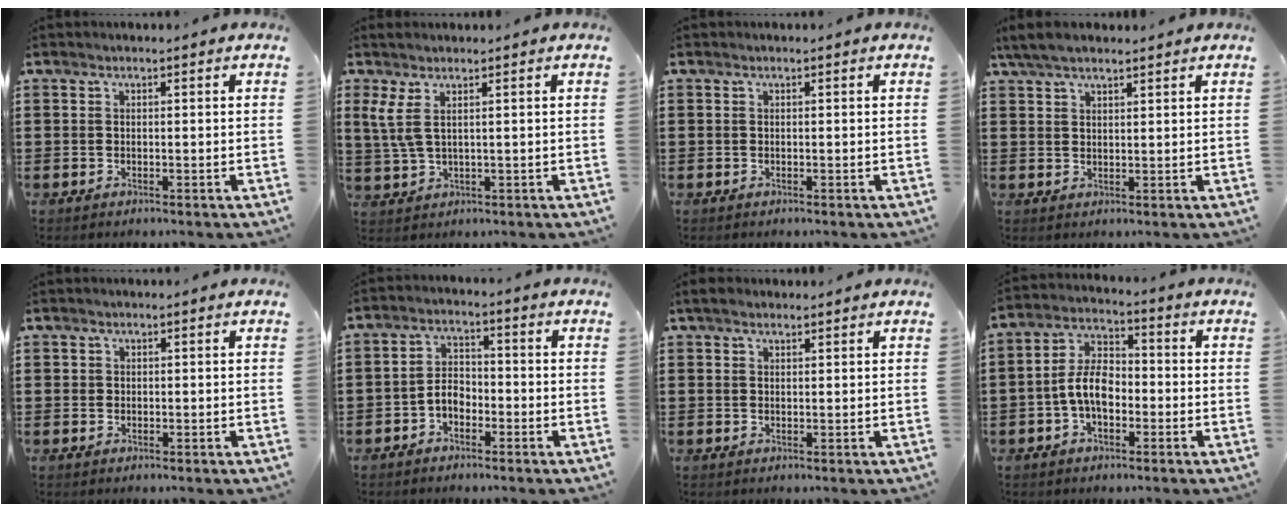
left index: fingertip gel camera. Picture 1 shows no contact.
{"total": 3.6, "force": [1.3, 0.8, 3.2], "torque": [-0.082, -0.005, 0.020]}
{"total": 0.0}
{"total": 4.2, "force": [3.3, 1.1, 2.3], "torque": [-0.053, 0.003, 0.062]}
{"total": 0.6, "force": [0.3, 0.6, 0.1], "torque": [-0.003, 0.004, 0.006]}
{"total": 3.4, "force": [-1.8, 2.0, 2.1], "torque": [-0.048, 0.006, -0.038]}
{"total": 1.8, "force": [1.4, 0.7, 0.7], "torque": [-0.017, 0.006, 0.027]}
{"total": 7.0, "force": [-1.8, 4.0, 5.5], "torque": [-0.126, 0.007, -0.039]}